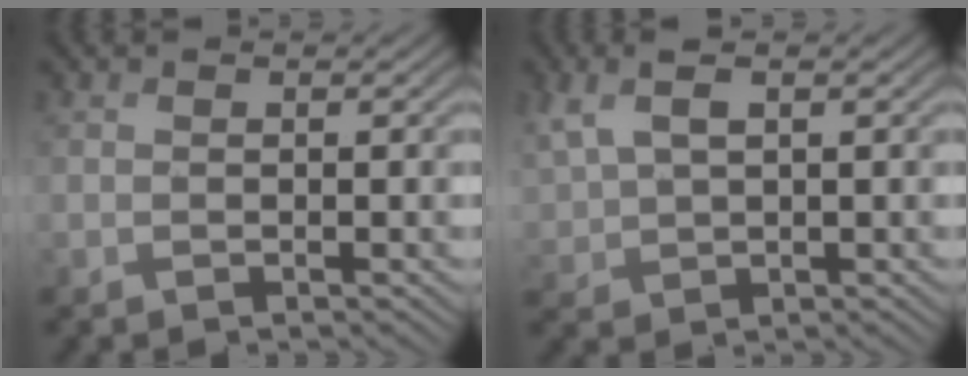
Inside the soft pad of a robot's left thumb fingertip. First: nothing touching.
{"total": 5.7, "force": [2.5, 3.1, 4.1], "torque": [-0.108, 0.008, 0.054]}